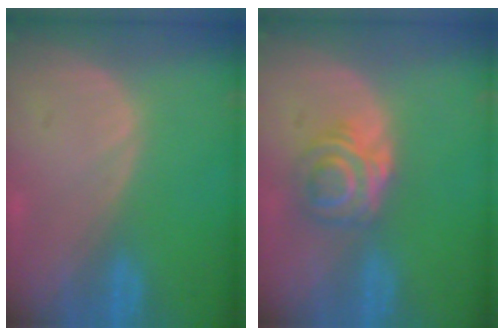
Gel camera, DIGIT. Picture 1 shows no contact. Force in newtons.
{"total": 6.2, "press": 5.1, "slide": 3.6}